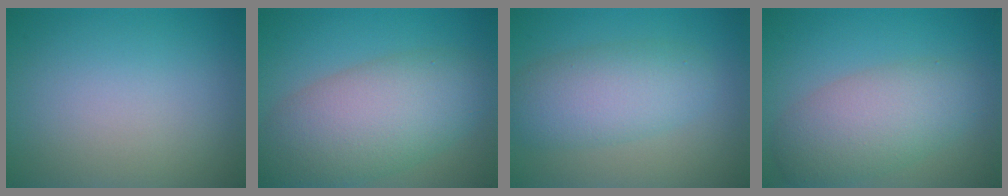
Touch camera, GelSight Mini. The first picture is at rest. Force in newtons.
{"total": 8.7, "press": 8.7, "slide": 0.1}
{"total": 5.2, "press": 5.2, "slide": 0.1}
{"total": 5.8, "press": 5.8, "slide": 0.2}